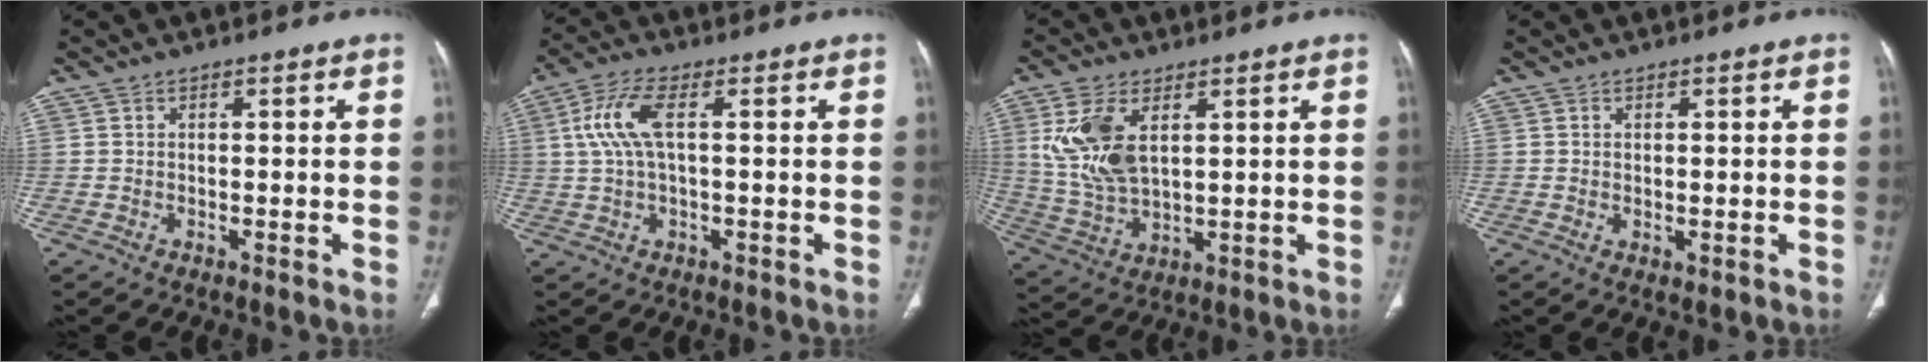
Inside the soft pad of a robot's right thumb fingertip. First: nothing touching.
{"total": 7.4, "force": [1.4, 2.6, 6.8], "torque": [-0.171, 0.018, 0.029]}
{"total": 12.0, "force": [3.8, 6.3, 9.4], "torque": [-0.200, -0.012, 0.086]}
{"total": 0.9, "force": [-0.1, 0.5, 0.7], "torque": [-0.014, -0.005, 0.004]}